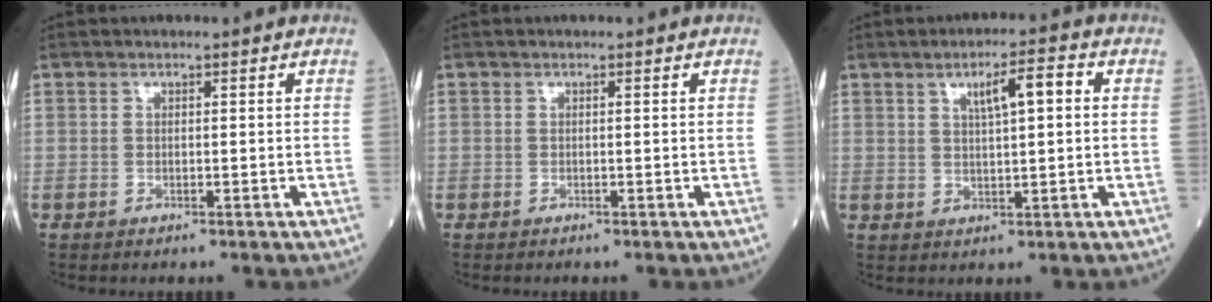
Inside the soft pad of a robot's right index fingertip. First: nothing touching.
{"total": 0.0}
{"total": 5.6, "force": [1.7, 0.9, 5.2], "torque": [-0.088, 0.010, 0.028]}